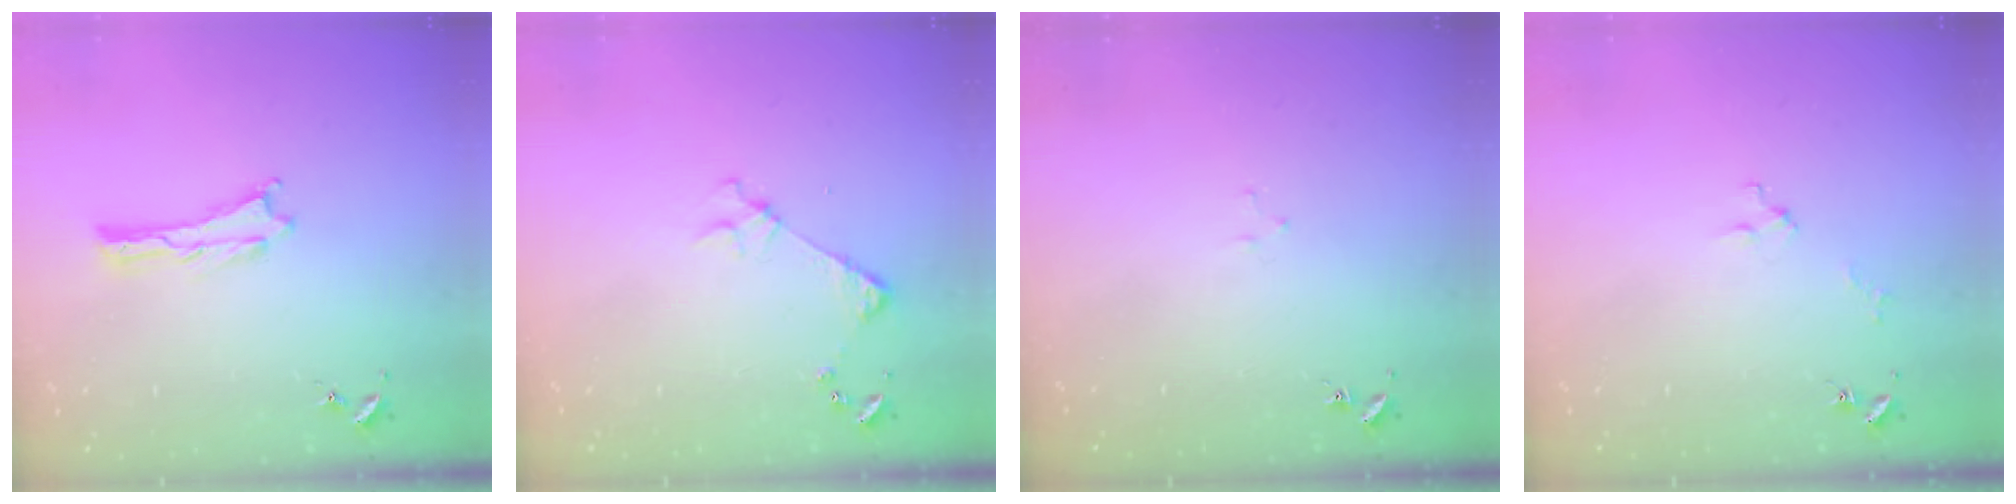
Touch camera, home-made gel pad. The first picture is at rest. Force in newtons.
{"total": 3.2, "press": 3.2, "slide": 0.3}
{"total": 1.6, "press": 1.6, "slide": 0.1}
{"total": 2.0, "press": 2.0, "slide": 0.1}